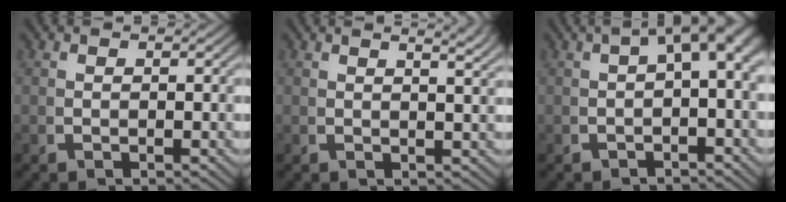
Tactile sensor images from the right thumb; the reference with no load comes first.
{"total": 3.2, "force": [2.3, 0.8, 2.2], "torque": [-0.025, 0.010, 0.030]}
{"total": 4.9, "force": [0.6, 2.2, 4.3], "torque": [-0.052, 0.011, 0.007]}